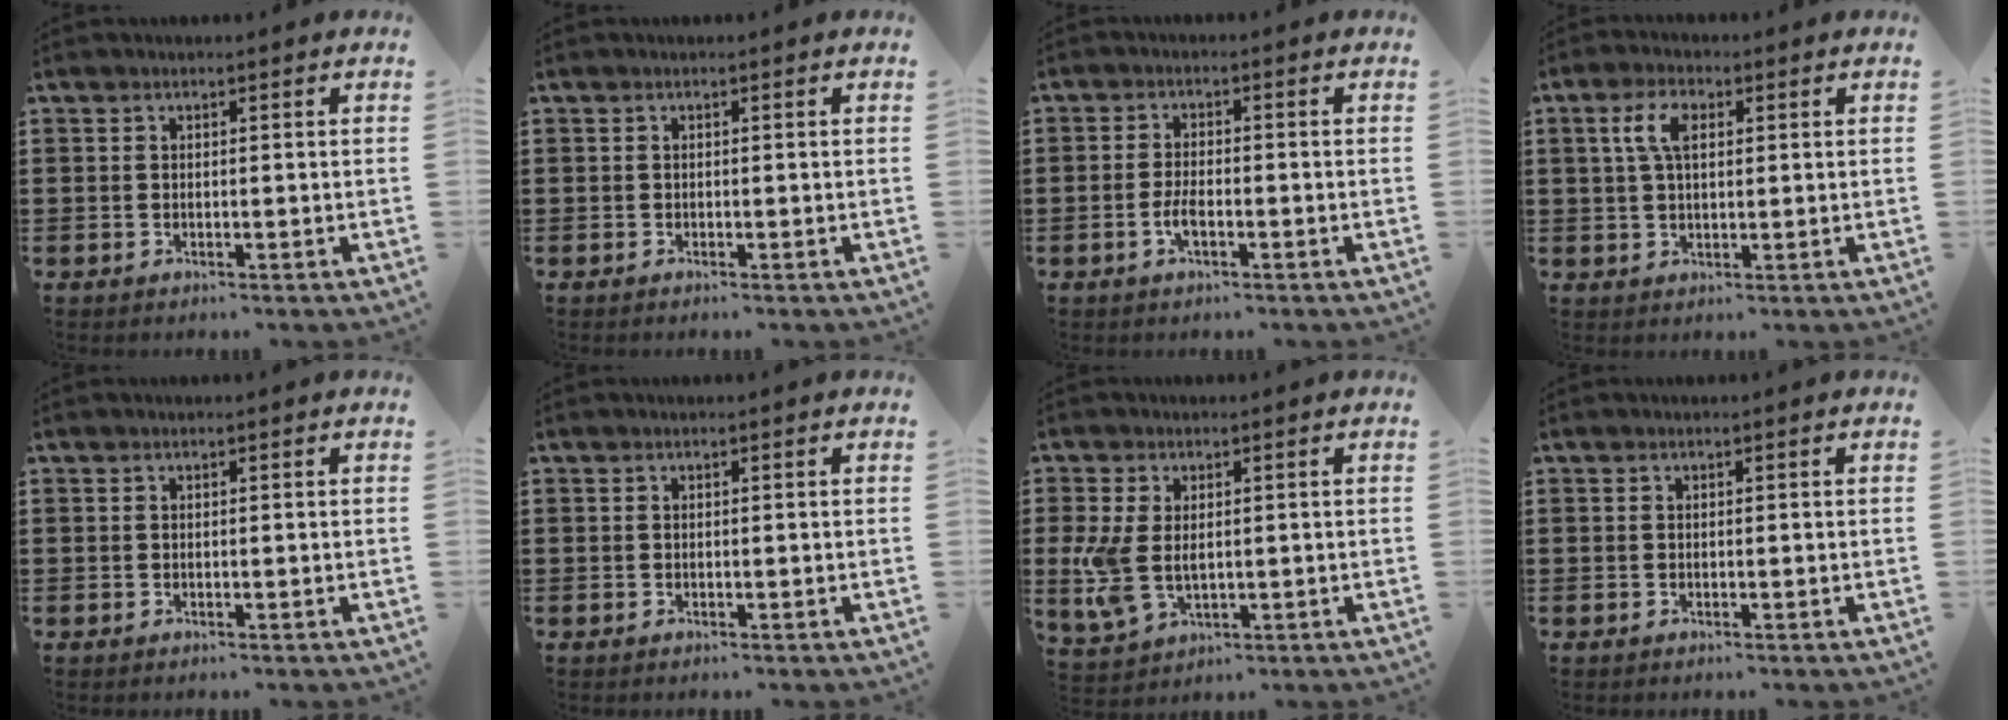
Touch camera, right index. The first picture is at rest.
{"total": 0.0}
{"total": 3.0, "force": [-1.2, 1.0, 2.6], "torque": [-0.061, -0.004, -0.025]}
{"total": 5.2, "force": [1.5, 2.5, 4.3], "torque": [-0.093, 0.014, 0.024]}
{"total": 0.0}
{"total": 0.0}
{"total": 6.1, "force": [0.0, 3.7, 4.9], "torque": [-0.128, -0.004, -0.005]}
{"total": 0.0}